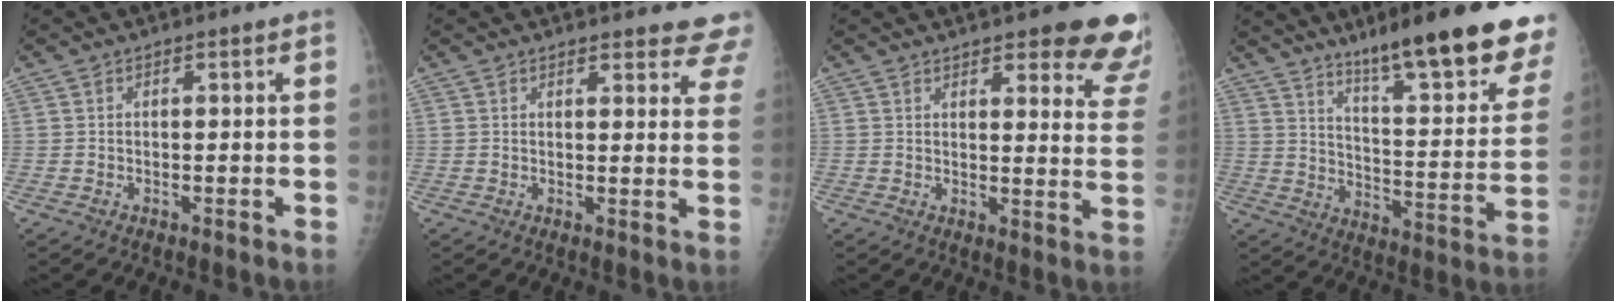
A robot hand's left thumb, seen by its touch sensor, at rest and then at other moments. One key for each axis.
{"total": 10.4, "fx": 9.5, "fy": 2.7, "fz": 3.1, "tx": 0.012, "ty": -0.042, "tz": 0.085}
{"total": 14.7, "fx": 11.5, "fy": 3.8, "fz": 8.3, "tx": -0.060, "ty": -0.064, "tz": 0.117}
{"total": 24.5, "fx": 16.9, "fy": 4.0, "fz": 17.3, "tx": -0.217, "ty": -0.081, "tz": 0.247}